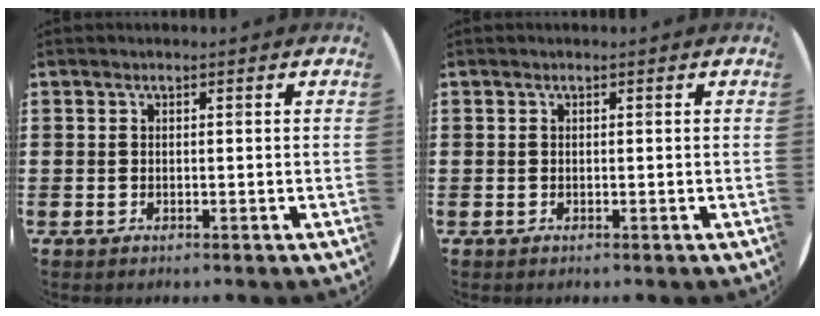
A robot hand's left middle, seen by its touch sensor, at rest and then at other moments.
{"total": 0.0}